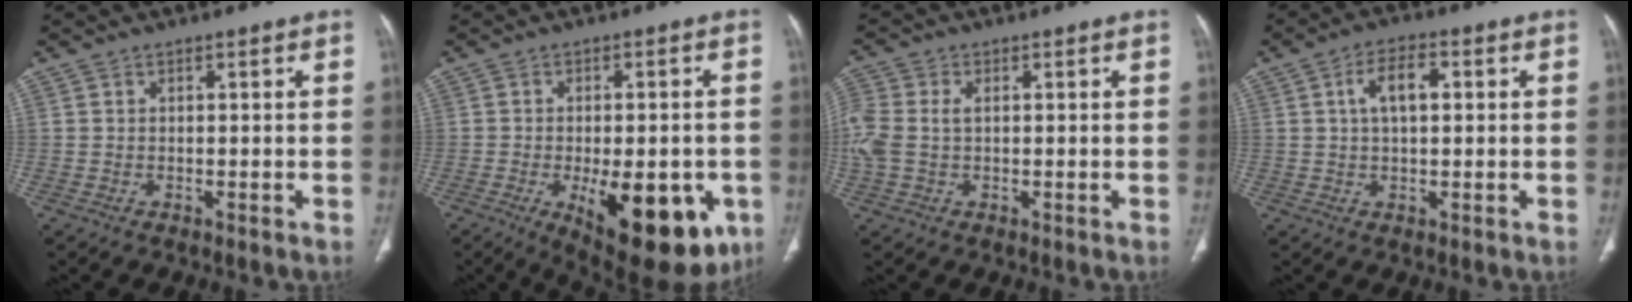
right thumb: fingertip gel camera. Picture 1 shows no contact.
{"total": 18.9, "force": [-6.5, 8.4, 15.7], "torque": [-0.169, -0.003, -0.070]}
{"total": 7.6, "force": [0.4, 5.0, 5.7], "torque": [-0.168, 0.021, 0.015]}
{"total": 6.1, "force": [1.3, 3.0, 5.2], "torque": [-0.089, 0.005, 0.019]}